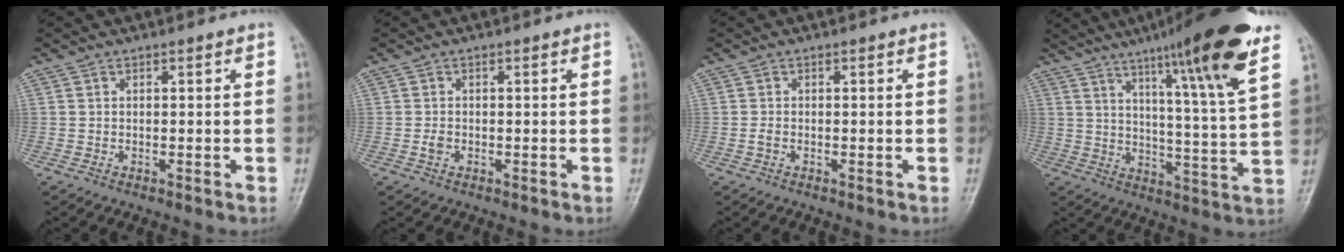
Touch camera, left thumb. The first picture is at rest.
{"total": 1.3, "force": [-0.4, 0.9, 0.8], "torque": [-0.015, 0.000, -0.009]}
{"total": 0.8, "force": [-0.3, 0.5, 0.6], "torque": [-0.014, -0.001, -0.007]}
{"total": 19.6, "force": [11.8, 1.1, 15.7], "torque": [-0.216, -0.052, 0.170]}